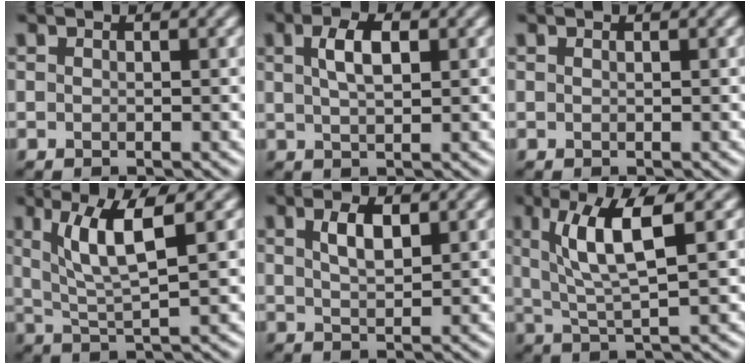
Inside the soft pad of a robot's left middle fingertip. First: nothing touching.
{"total": 3.2, "force": [1.1, 1.3, 2.7], "torque": [-0.052, 0.006, 0.022]}
{"total": 0.0}
{"total": 5.7, "force": [2.2, 1.2, 5.1], "torque": [-0.093, -0.001, 0.043]}
{"total": 2.8, "force": [1.3, 1.1, 2.2], "torque": [-0.042, 0.003, 0.026]}
{"total": 6.4, "force": [2.2, 1.4, 5.9], "torque": [-0.103, 0.003, 0.043]}